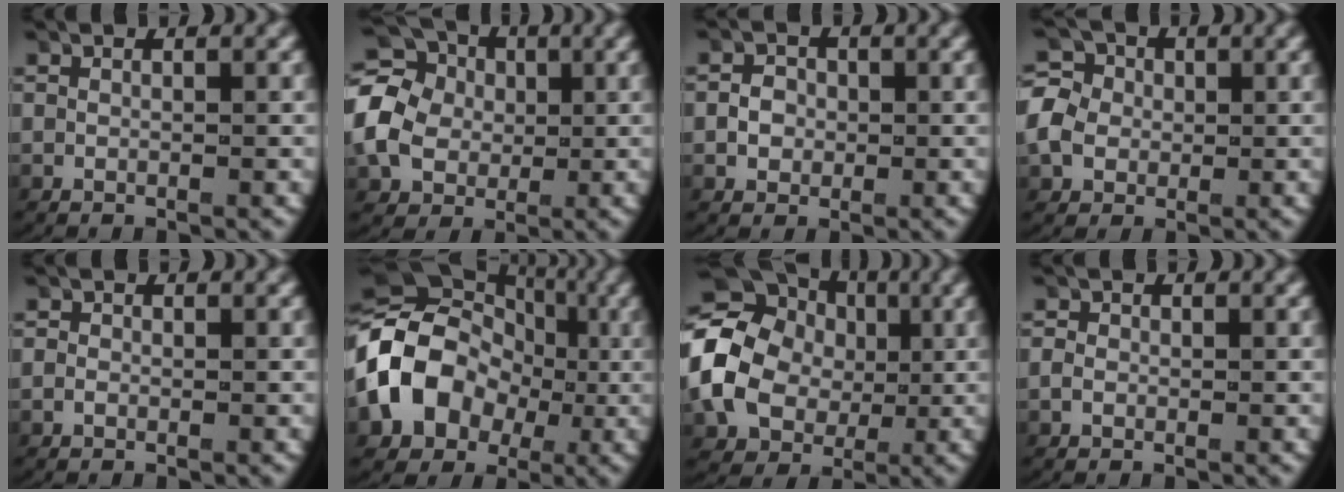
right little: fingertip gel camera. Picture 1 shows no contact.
{"total": 9.9, "force": [1.4, 8.7, 4.5], "torque": [-0.099, 0.001, 0.009]}
{"total": 1.7, "force": [-0.3, 1.5, 0.7], "torque": [-0.016, 0.003, -0.006]}
{"total": 5.7, "force": [0.4, 5.2, 2.5], "torque": [-0.054, 0.000, 0.001]}
{"total": 0.6, "force": [-0.3, 0.5, 0.2], "torque": [-0.007, -0.001, -0.005]}
{"total": 13.8, "force": [1.0, 11.6, 7.4], "torque": [-0.166, 0.002, 0.005]}
{"total": 12.2, "force": [1.2, 10.9, 5.3], "torque": [-0.130, -0.003, 0.006]}
{"total": 0.9, "force": [-0.3, 0.8, 0.3], "torque": [-0.009, 0.001, -0.006]}